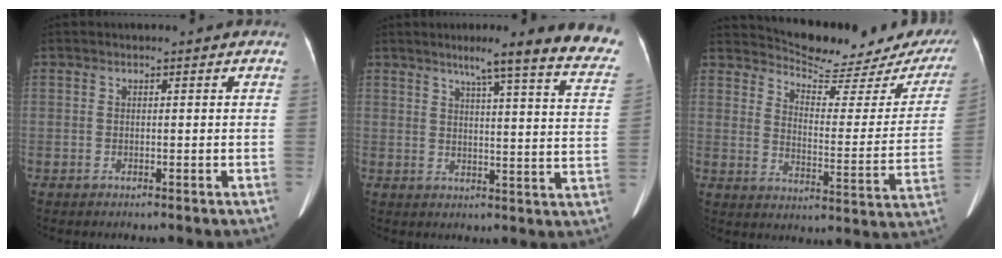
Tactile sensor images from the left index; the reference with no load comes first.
{"total": 18.1, "force": [15.0, -0.1, 10.2], "torque": [-0.120, -0.044, 0.171]}
{"total": 19.0, "force": [17.7, 3.0, 6.2], "torque": [-0.082, -0.065, 0.217]}